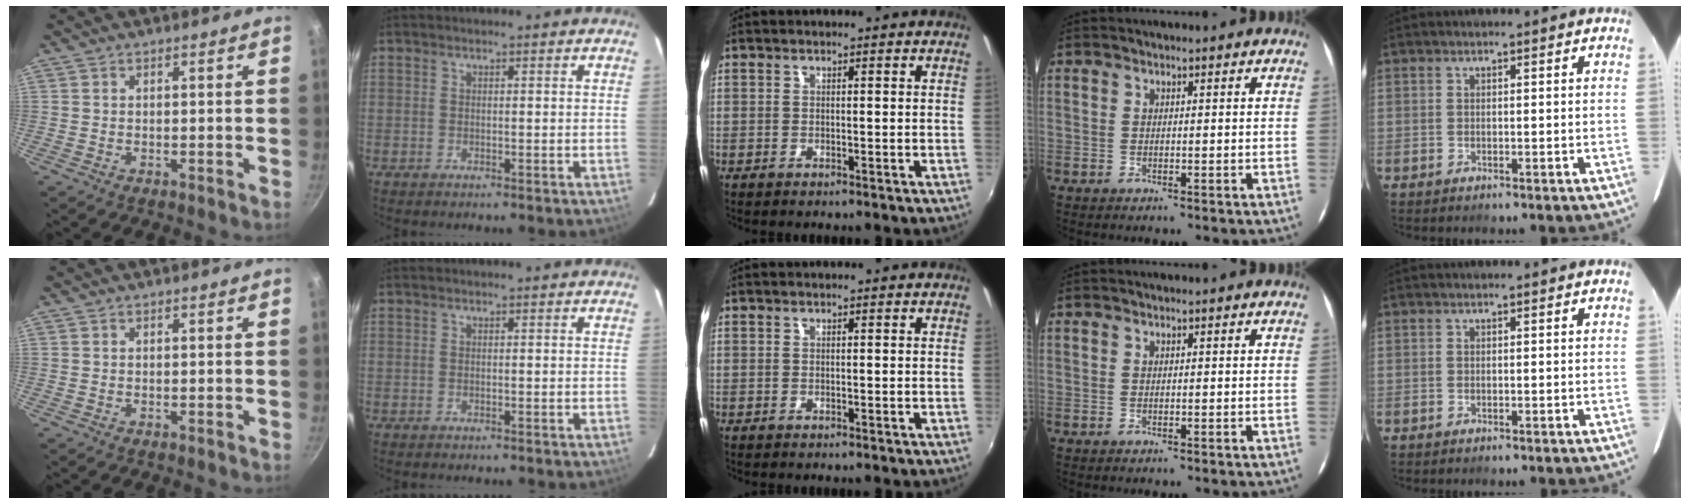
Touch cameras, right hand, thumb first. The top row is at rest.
{}